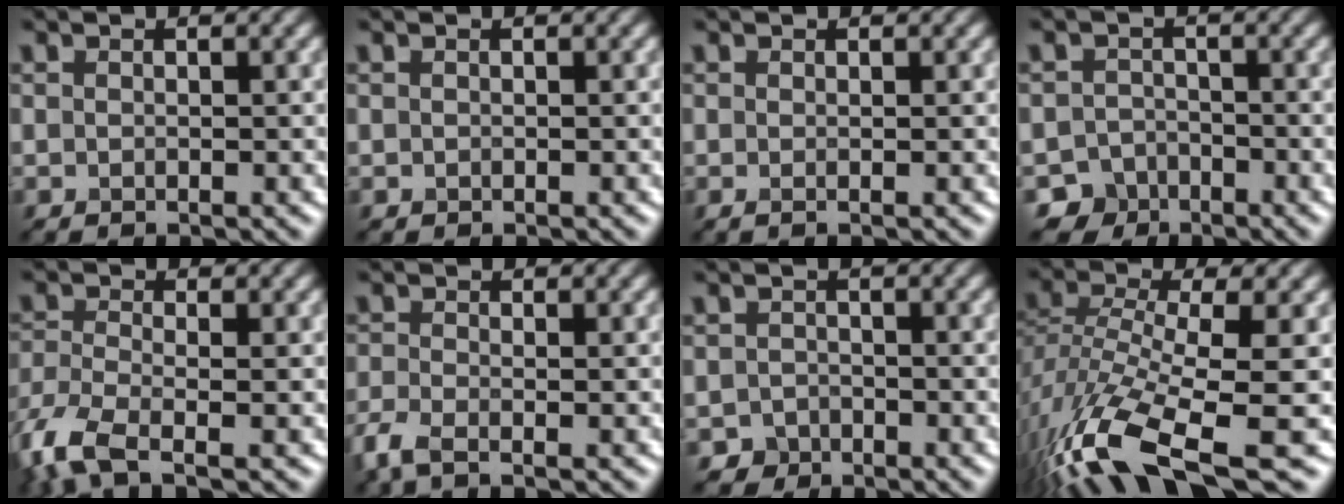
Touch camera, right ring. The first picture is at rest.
{"total": 0.0}
{"total": 0.6, "force": [0.0, 0.2, 0.6], "torque": [-0.008, -0.003, -0.002]}
{"total": 4.0, "force": [-2.9, 2.7, 0.1], "torque": [0.026, 0.002, -0.049]}
{"total": 6.3, "force": [-3.7, 2.5, 4.4], "torque": [-0.114, -0.020, -0.087]}
{"total": 2.7, "force": [-1.8, 0.8, 1.9], "torque": [-0.052, -0.010, -0.049]}
{"total": 1.6, "force": [-1.2, 1.1, -0.1], "torque": [0.010, 0.007, -0.022]}
{"total": 12.6, "force": [-6.4, 4.1, 10.1], "torque": [-0.219, -0.017, -0.107]}